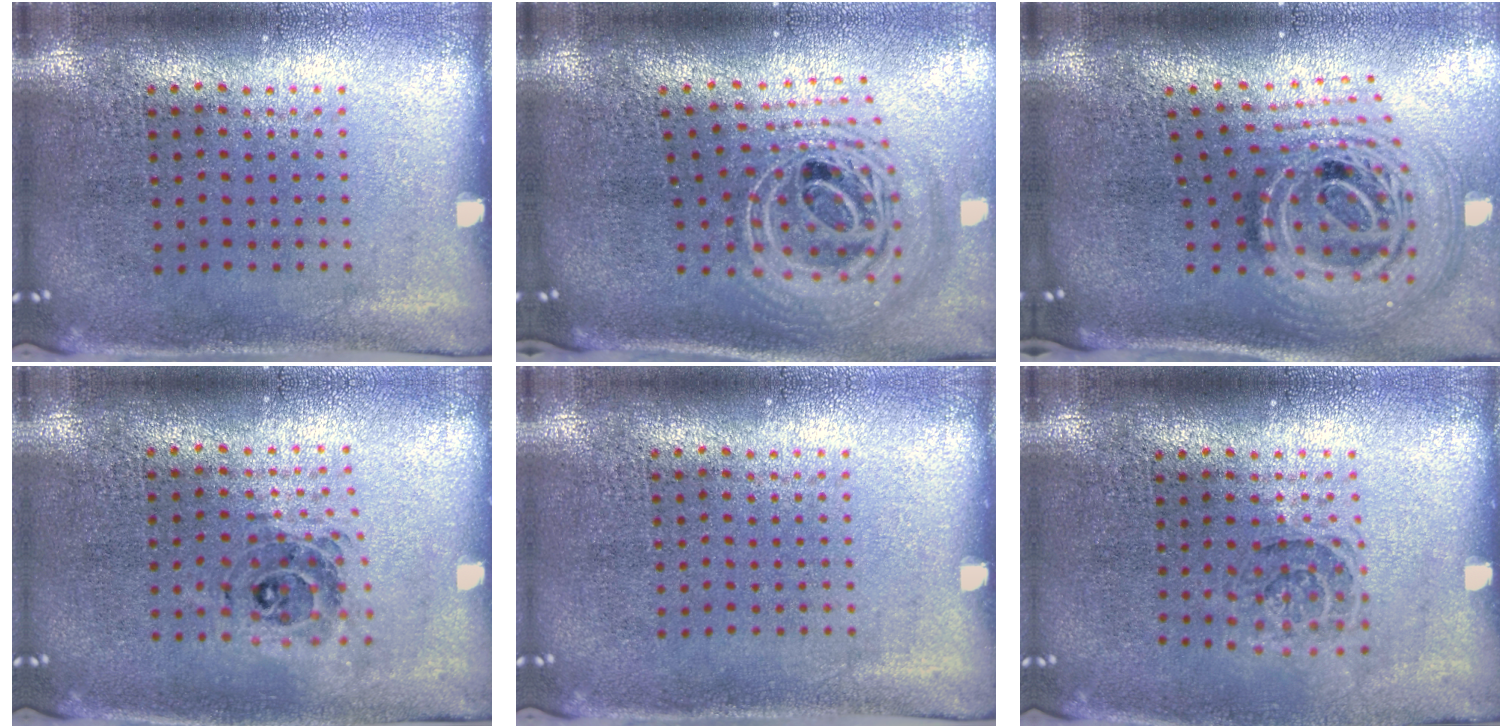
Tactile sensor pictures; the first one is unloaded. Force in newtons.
{"total": 2.8, "press": 2.0, "slide": 1.9}
{"total": 2.9, "press": 1.9, "slide": 2.1}
{"total": 0.8, "press": 0.8, "slide": 0.1}
{"total": 0.0}
{"total": 1.2, "press": 1.1, "slide": 0.5}